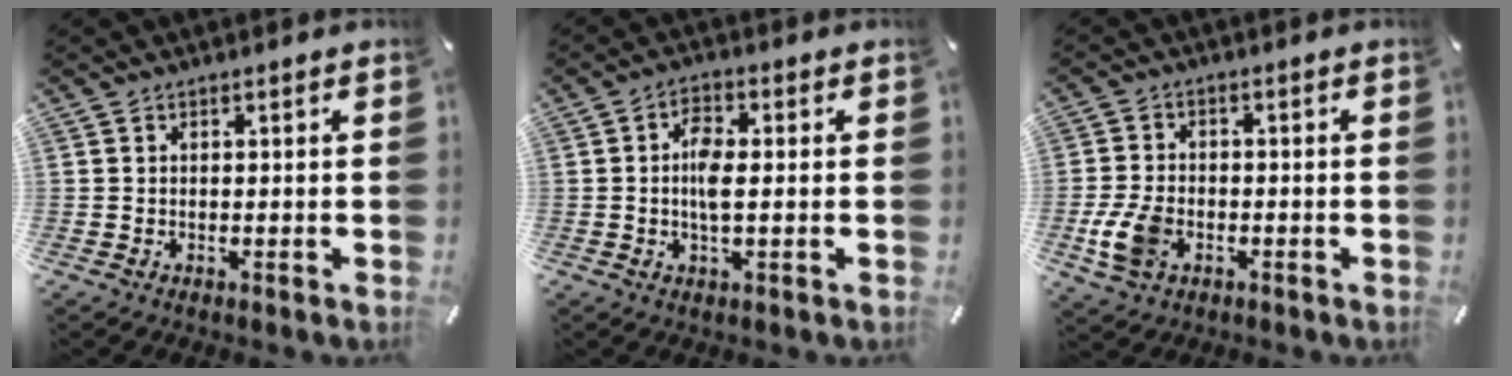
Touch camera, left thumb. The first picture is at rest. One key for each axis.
{"total": 5.6, "fx": 0.0, "fy": 2.3, "fz": 5.1, "tx": -0.110, "ty": 0.002, "tz": -0.005}
{"total": 7.7, "fx": -2.5, "fy": 5.2, "fz": 5.1, "tx": -0.118, "ty": 0.005, "tz": -0.046}